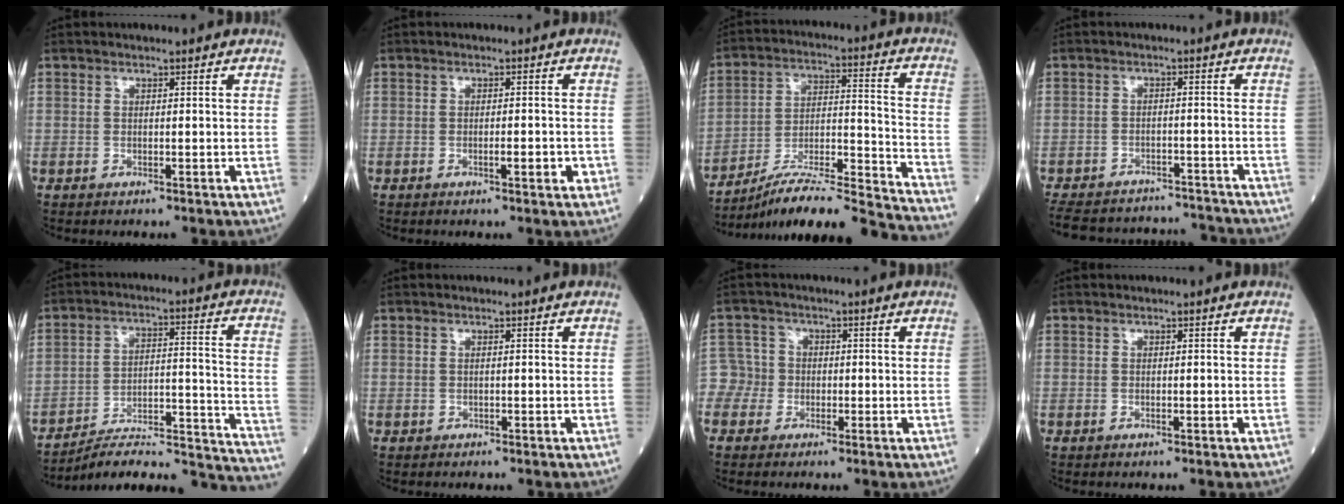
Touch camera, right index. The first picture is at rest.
{"total": 2.8, "force": [-0.8, 0.6, 2.6], "torque": [-0.040, -0.001, -0.011]}
{"total": 22.5, "force": [-20.9, -1.1, 8.4], "torque": [-0.104, 0.000, -0.321]}
{"total": 16.1, "force": [-15.1, 4.2, 3.6], "torque": [-0.086, 0.012, -0.201]}
{"total": 22.7, "force": [-21.7, 0.4, 6.9], "torque": [-0.030, 0.025, -0.303]}
{"total": 0.0}
{"total": 3.9, "force": [-1.1, 3.7, 0.3], "torque": [0.005, 0.015, -0.028]}
{"total": 0.0}